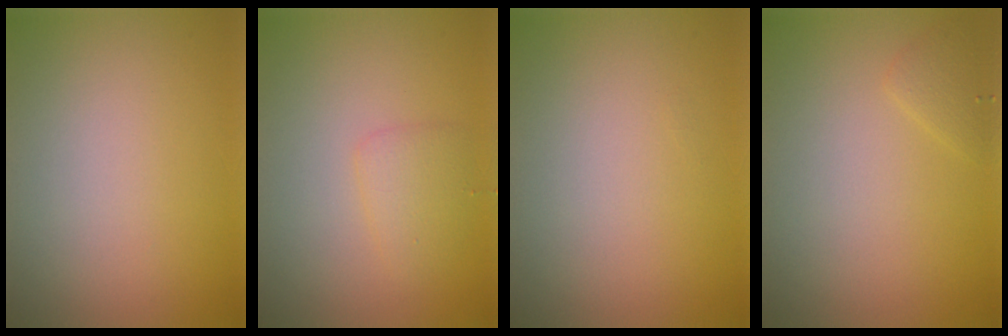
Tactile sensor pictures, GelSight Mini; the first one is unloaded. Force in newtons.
{"total": 1.8, "press": 1.8, "slide": 0.0}
{"total": 0.0}
{"total": 1.1, "press": 1.1, "slide": 0.1}